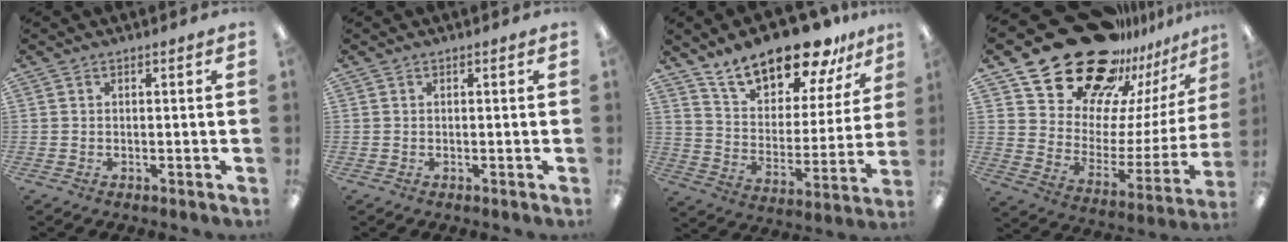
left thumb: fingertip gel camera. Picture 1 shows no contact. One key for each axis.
{"total": 0.0}
{"total": 19.0, "fx": 15.7, "fy": 6.9, "fz": 8.2, "tx": -0.144, "ty": -0.107, "tz": 0.273}
{"total": 27.0, "fx": 21.1, "fy": 13.0, "fz": 10.6, "tx": -0.160, "ty": -0.143, "tz": 0.385}